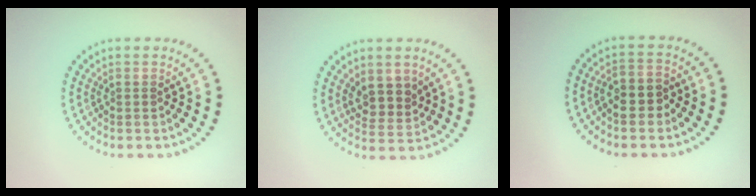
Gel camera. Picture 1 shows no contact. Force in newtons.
{"total": 2.8, "press": 2.4, "slide": 1.4}
{"total": 2.1, "press": 2.0, "slide": 0.7}